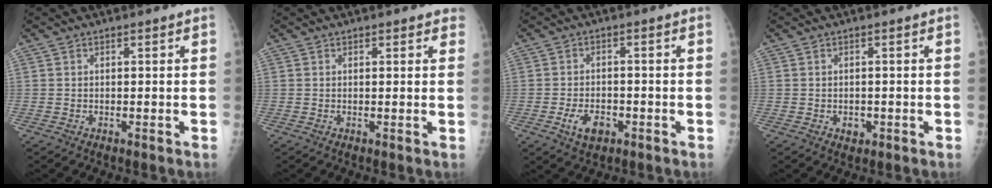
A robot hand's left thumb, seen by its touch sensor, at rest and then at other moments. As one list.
[{"total": 1.7, "force": [1.2, 0.8, 0.8], "torque": [0.007, -0.002, 0.008]}, {"total": 5.0, "force": [-2.2, 3.1, 3.3], "torque": [-0.052, 0.008, -0.034]}, {"total": 1.7, "force": [-0.5, 1.4, 0.8], "torque": [-0.005, 0.002, -0.003]}]